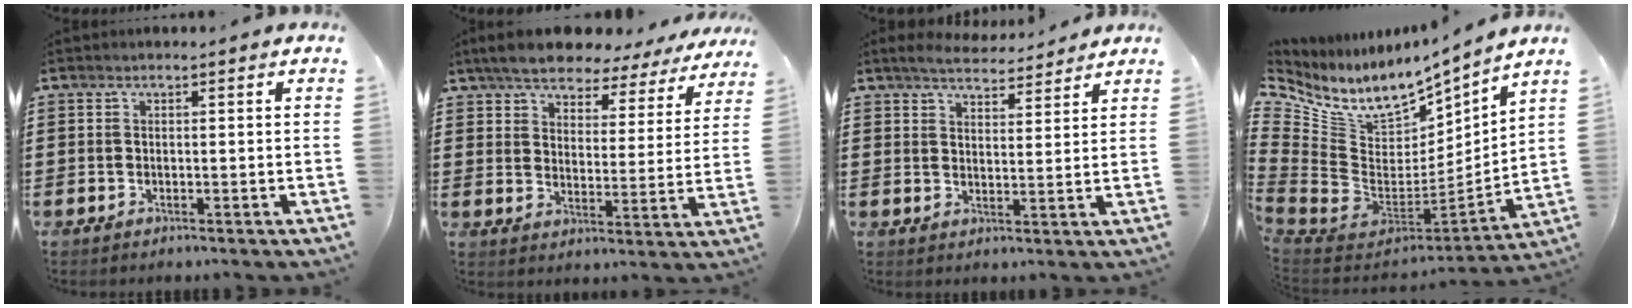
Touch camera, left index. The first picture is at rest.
{"total": 6.2, "force": [5.9, 1.2, 1.4], "torque": [-0.059, -0.031, 0.103]}
{"total": 4.6, "force": [4.4, 0.8, 1.1], "torque": [-0.035, -0.012, 0.080]}
{"total": 9.5, "force": [6.1, 5.5, 4.7], "torque": [-0.139, -0.054, 0.110]}